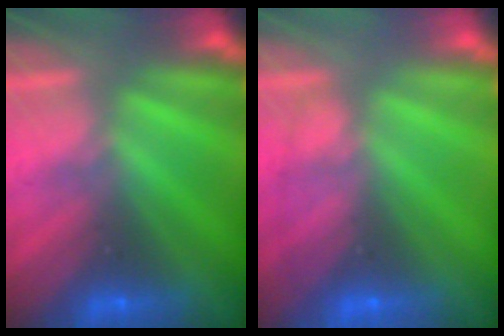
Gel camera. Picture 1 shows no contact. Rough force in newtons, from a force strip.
{"total": 1.8}